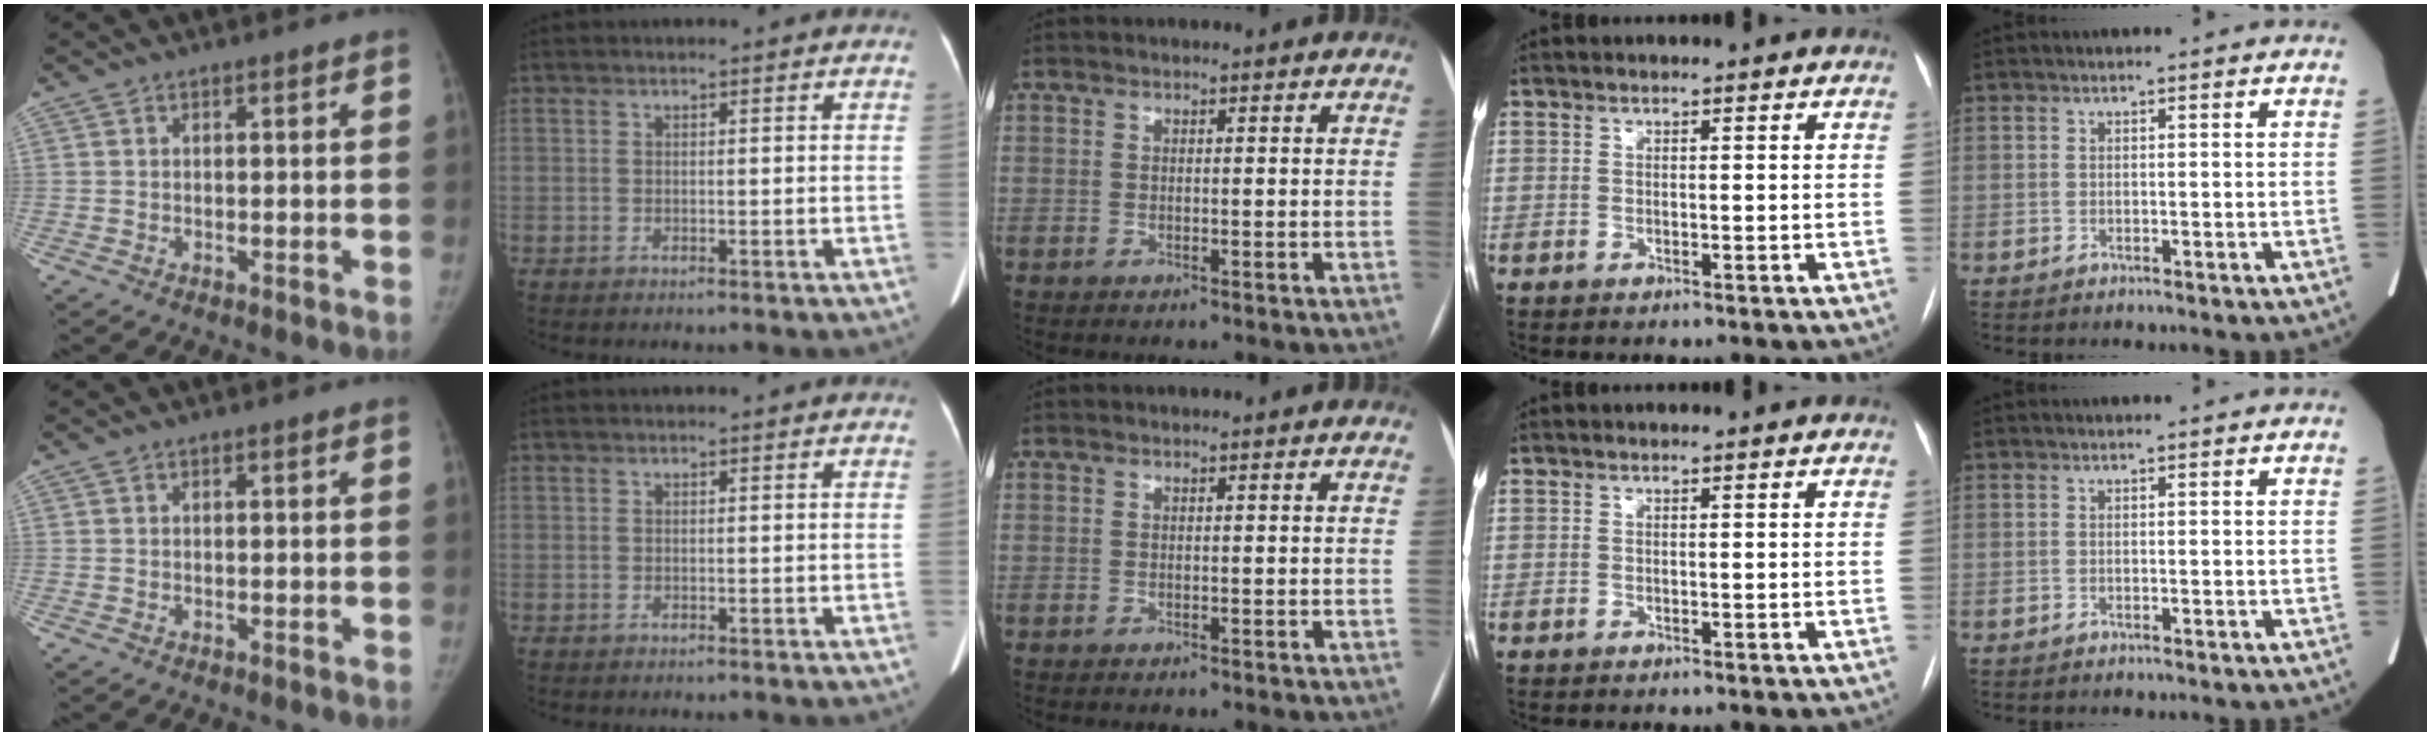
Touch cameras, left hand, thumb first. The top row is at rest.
{}